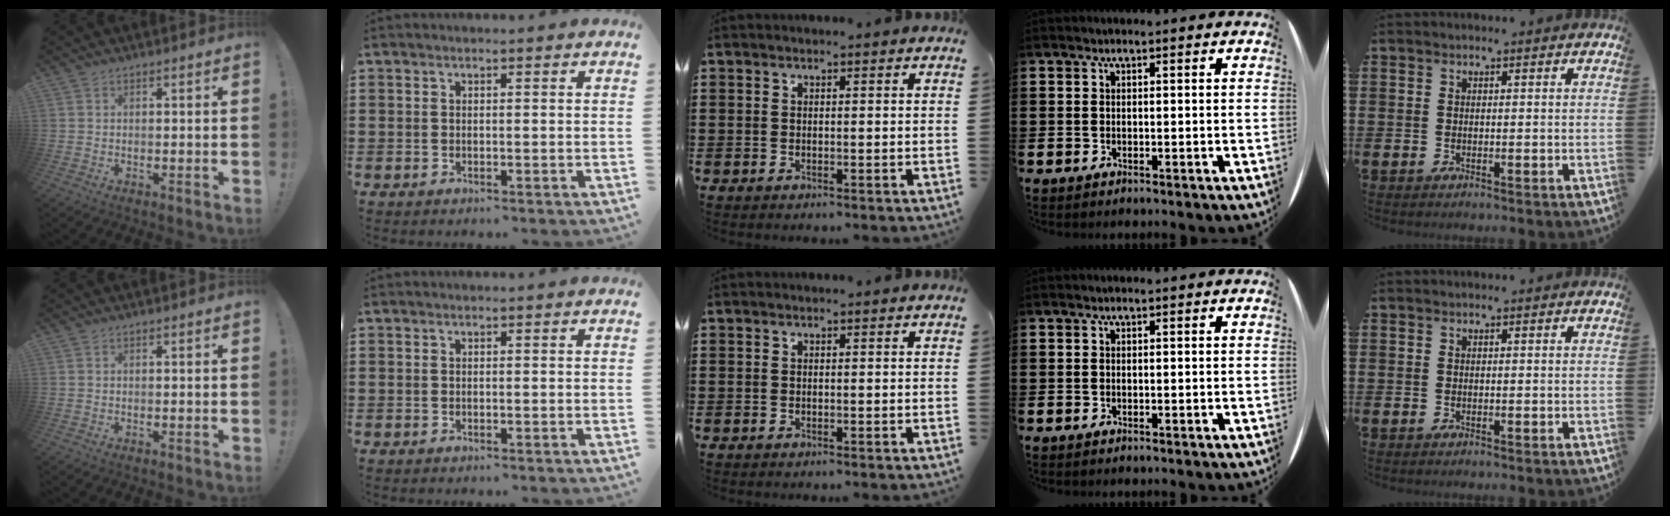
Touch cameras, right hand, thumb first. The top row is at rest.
{}